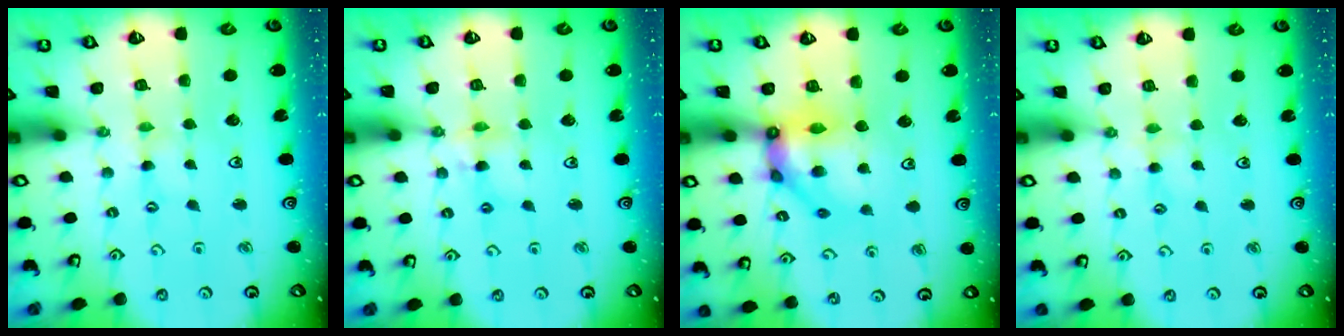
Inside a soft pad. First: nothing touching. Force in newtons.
{"total": 5.0, "press": 5.0, "slide": 0.4}
{"total": 12.3, "press": 12.3, "slide": 1.2}
{"total": 1.8, "press": 1.8, "slide": 0.4}